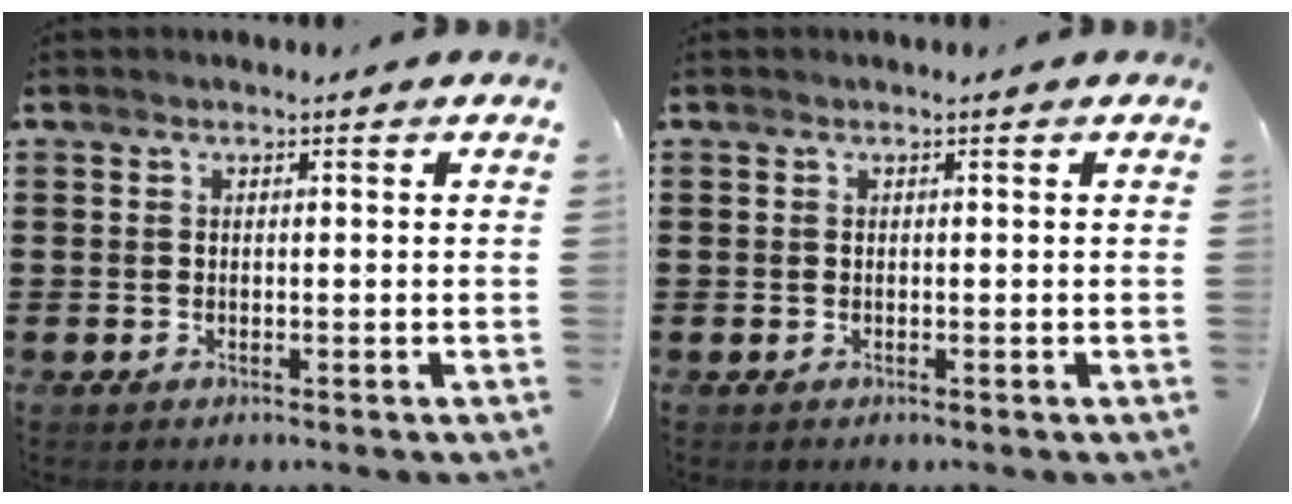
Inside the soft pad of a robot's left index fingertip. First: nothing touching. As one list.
[{"total": 0.0}]